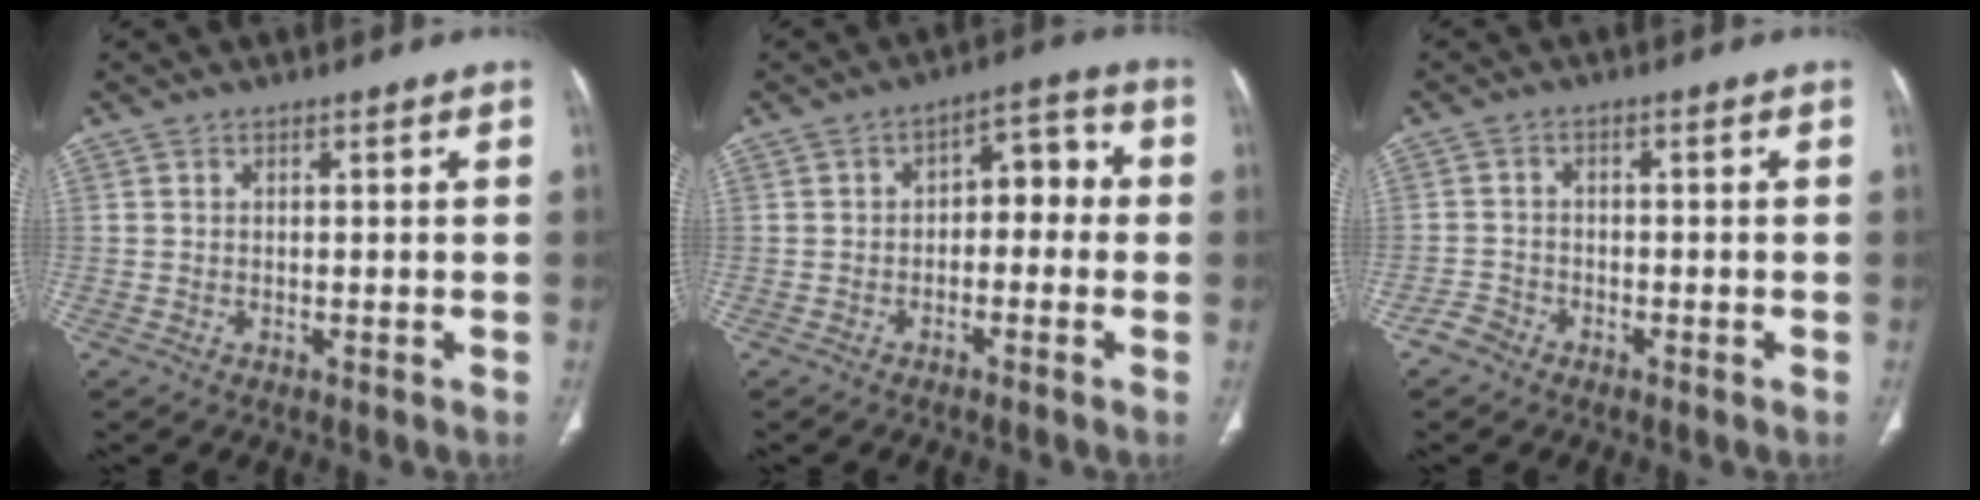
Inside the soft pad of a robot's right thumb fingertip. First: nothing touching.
{"total": 6.8, "force": [-0.7, 4.3, 5.3], "torque": [-0.042, 0.039, -0.020]}
{"total": 2.5, "force": [-1.9, 1.6, 0.3], "torque": [-0.005, 0.011, -0.040]}